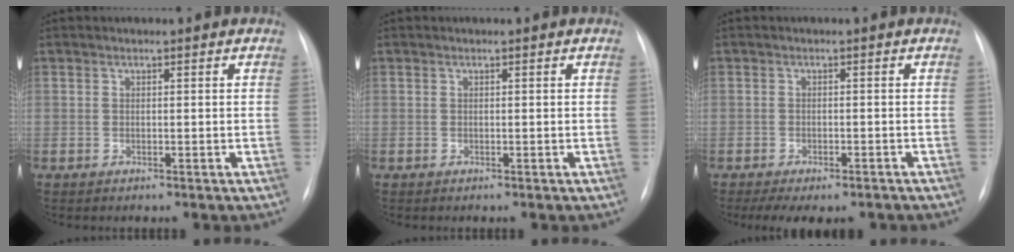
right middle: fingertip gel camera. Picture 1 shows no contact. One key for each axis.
{"total": 0.0}
{"total": 7.9, "fx": -6.0, "fy": 3.5, "fz": 3.7, "tx": -0.046, "ty": 0.003, "tz": -0.080}